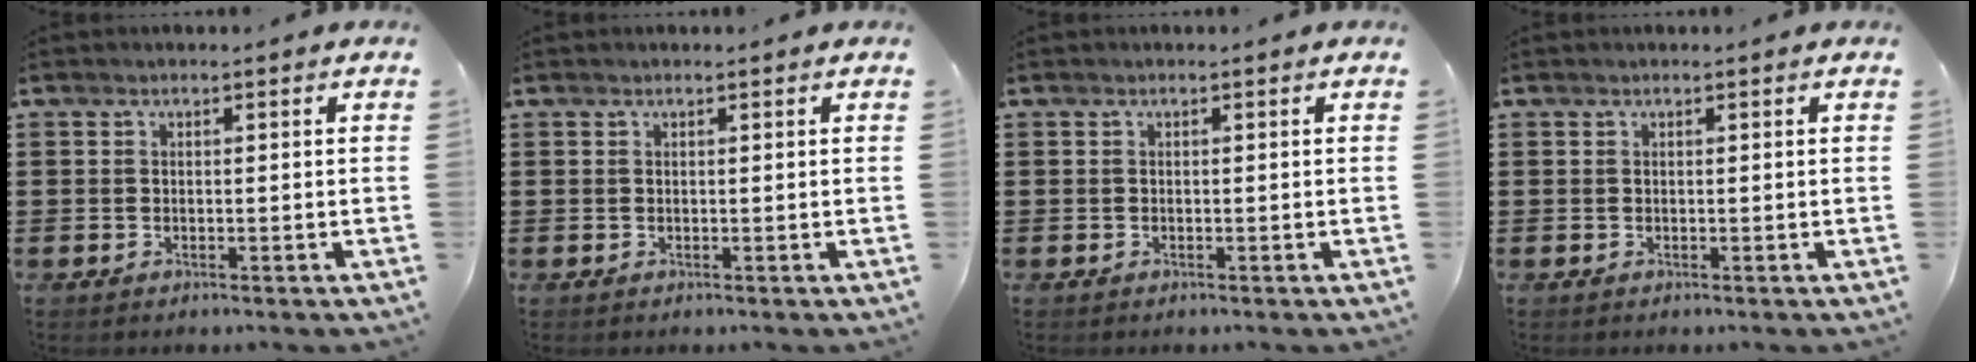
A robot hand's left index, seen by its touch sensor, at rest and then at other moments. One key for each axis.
{"total": 0.0}
{"total": 0.0}
{"total": 0.0}